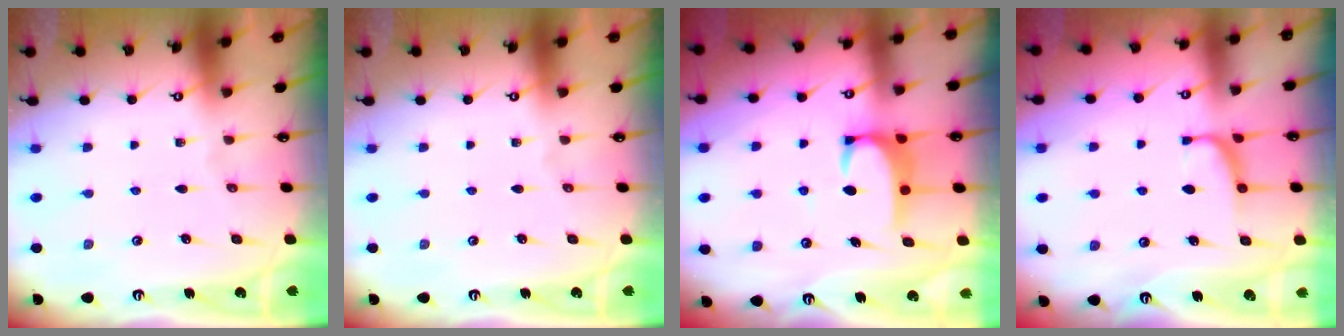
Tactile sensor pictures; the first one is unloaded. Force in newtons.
{"total": 0.0}
{"total": 3.5, "press": 3.4, "slide": 0.5}
{"total": 1.3, "press": 1.2, "slide": 0.6}